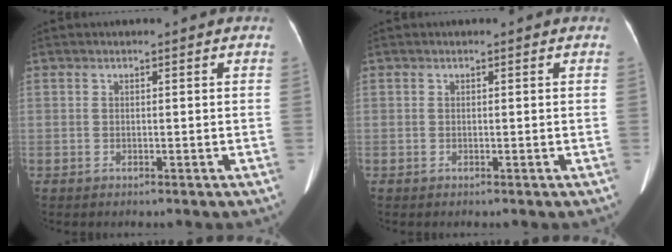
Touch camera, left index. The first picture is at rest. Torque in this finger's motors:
{"motor_torque": [0.07, -0.09, -0.02, 0.01]}